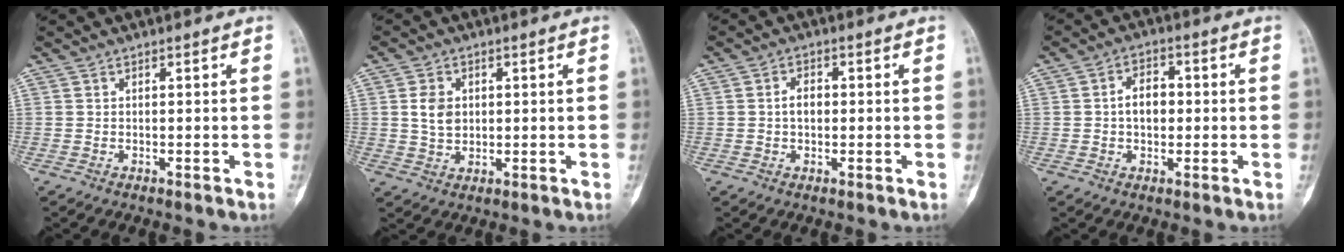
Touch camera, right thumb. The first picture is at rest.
{"total": 4.9, "force": [0.9, 3.7, 3.1], "torque": [-0.040, -0.006, 0.018]}
{"total": 3.0, "force": [0.0, 2.0, 2.2], "torque": [-0.032, 0.008, -0.004]}
{"total": 5.5, "force": [0.0, 3.8, 4.1], "torque": [-0.053, 0.015, -0.005]}